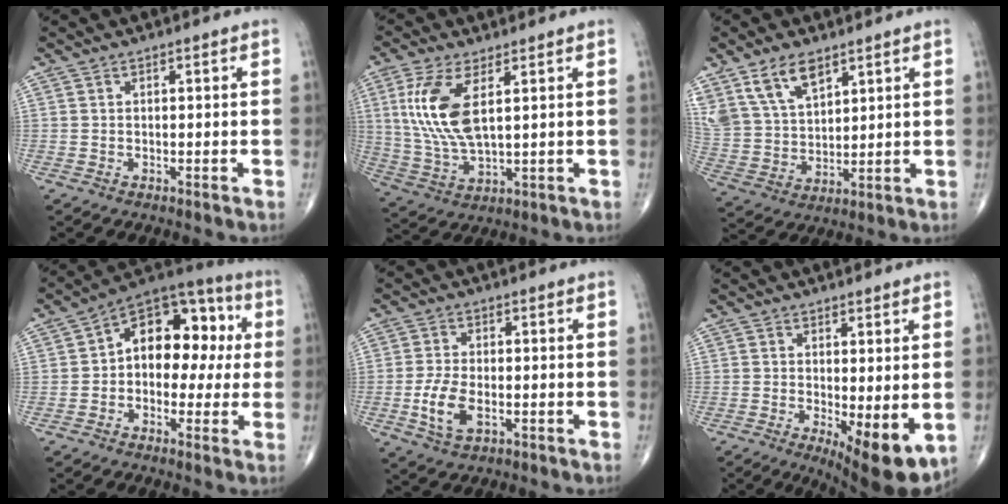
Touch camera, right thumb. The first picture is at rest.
{"total": 12.2, "force": [3.3, 4.9, 10.6], "torque": [-0.238, -0.012, 0.076]}
{"total": 11.8, "force": [7.4, 6.2, 6.7], "torque": [-0.114, -0.025, 0.158]}
{"total": 15.3, "force": [1.2, 10.1, 11.4], "torque": [-0.112, 0.045, 0.002]}
{"total": 6.5, "force": [-1.7, 3.4, 5.3], "torque": [-0.114, 0.002, -0.030]}
{"total": 9.4, "force": [-1.9, 3.0, 8.7], "torque": [-0.121, -0.025, -0.020]}